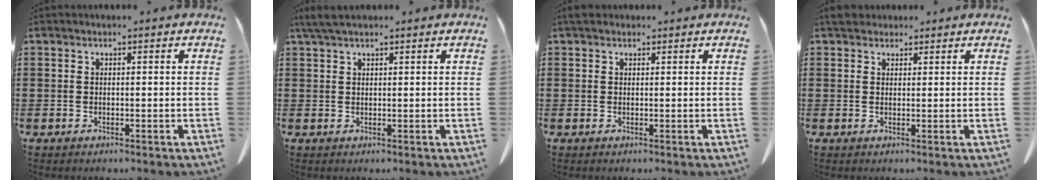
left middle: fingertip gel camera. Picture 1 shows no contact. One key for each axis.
{"total": 3.0, "fx": 2.0, "fy": 0.6, "fz": 2.1, "tx": -0.046, "ty": 0.003, "tz": 0.038}
{"total": 1.1, "fx": 0.8, "fy": 0.6, "fz": 0.4, "tx": -0.011, "ty": 0.003, "tz": 0.016}
{"total": 2.6, "fx": 2.0, "fy": 1.4, "fz": 0.8, "tx": -0.016, "ty": 0.004, "tz": 0.038}